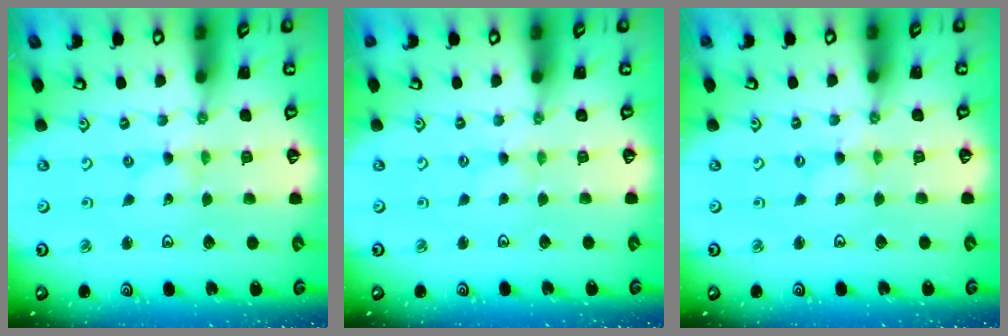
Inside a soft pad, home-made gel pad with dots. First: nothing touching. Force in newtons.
{"total": 0.6, "press": 0.6, "slide": 0.2}
{"total": 0.0}